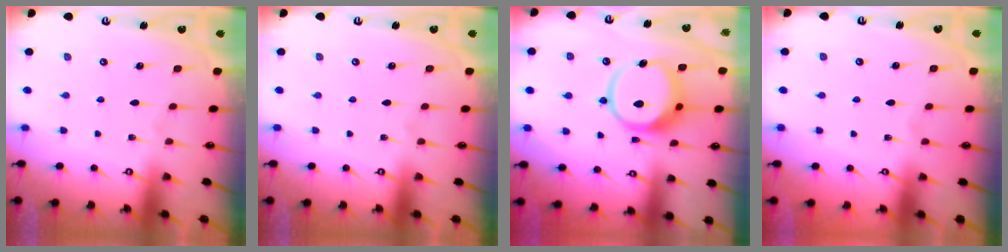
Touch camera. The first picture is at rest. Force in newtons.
{"total": 0.0}
{"total": 11.6, "press": 11.4, "slide": 1.6}
{"total": 0.0}